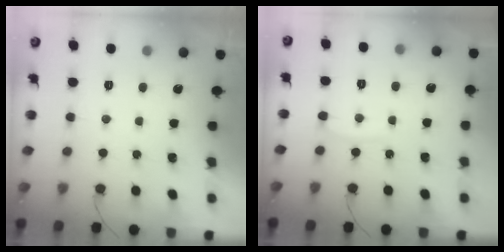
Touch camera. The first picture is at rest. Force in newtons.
{"total": 4.5, "press": 4.5, "slide": 0.6}